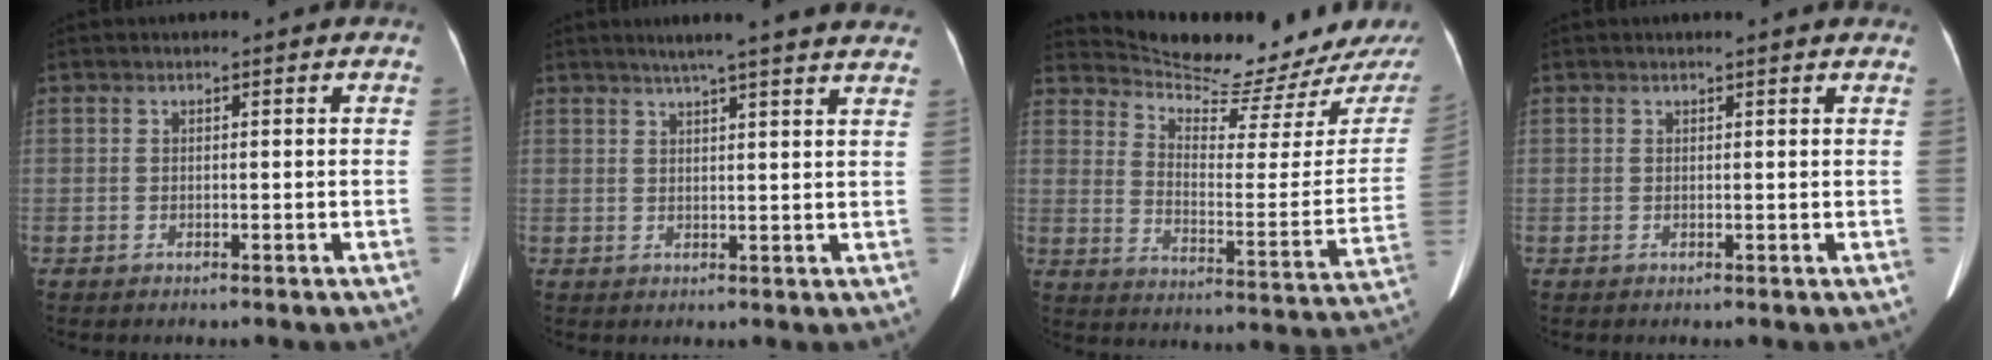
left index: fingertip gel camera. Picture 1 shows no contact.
{"total": 15.7, "force": [13.8, 0.2, 7.5], "torque": [-0.105, 0.008, 0.164]}
{"total": 16.7, "force": [16.0, -0.1, 4.7], "torque": [-0.078, -0.082, 0.226]}
{"total": 3.2, "force": [3.0, 0.2, 1.0], "torque": [-0.018, 0.013, 0.028]}